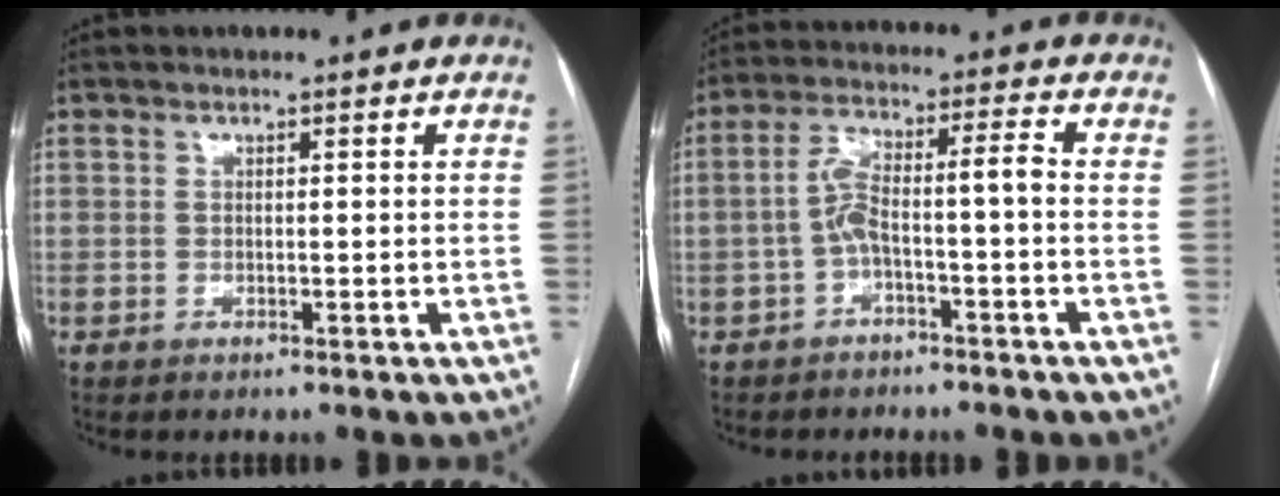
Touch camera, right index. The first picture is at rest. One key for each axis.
{"total": 6.3, "fx": -1.8, "fy": 0.7, "fz": 6.0, "tx": -0.118, "ty": 0.038, "tz": -0.030}